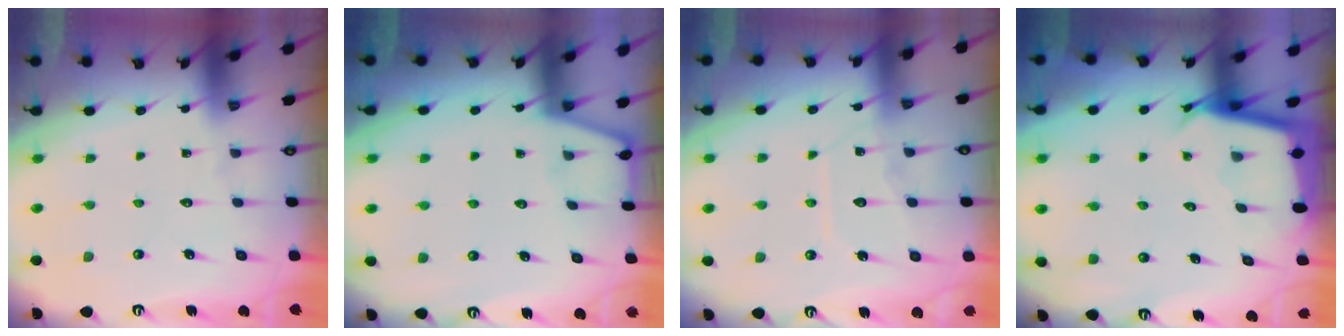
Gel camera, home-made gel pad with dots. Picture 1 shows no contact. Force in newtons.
{"total": 1.4, "press": 1.4, "slide": 0.2}
{"total": 8.2, "press": 8.1, "slide": 0.9}
{"total": 2.9, "press": 2.9, "slide": 0.1}